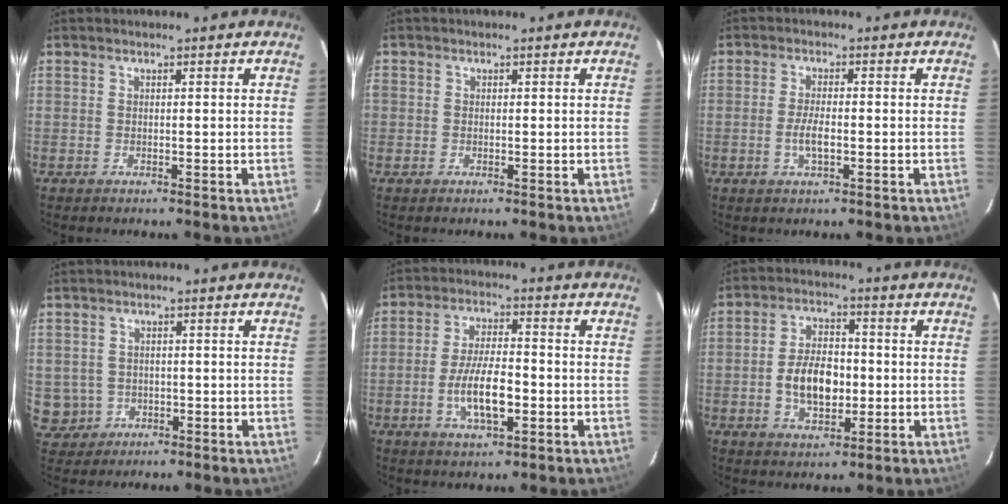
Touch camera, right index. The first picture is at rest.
{"total": 0.6, "force": [-0.1, 0.6, 0.1], "torque": [-0.002, -0.001, -0.005]}
{"total": 3.5, "force": [-1.0, 1.1, 3.2], "torque": [-0.066, -0.004, -0.018]}
{"total": 5.2, "force": [-0.8, 5.1, 0.8], "torque": [-0.026, 0.009, 0.005]}
{"total": 9.1, "force": [-2.7, 3.2, 8.1], "torque": [-0.161, -0.005, -0.046]}
{"total": 9.4, "force": [-1.5, 5.6, 7.4], "torque": [-0.142, 0.010, -0.020]}